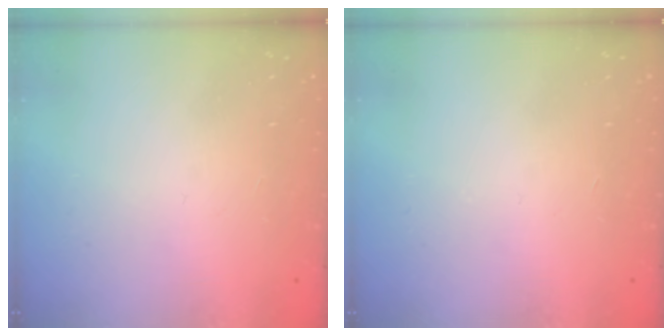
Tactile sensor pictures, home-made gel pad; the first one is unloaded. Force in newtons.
{"total": 0.0}